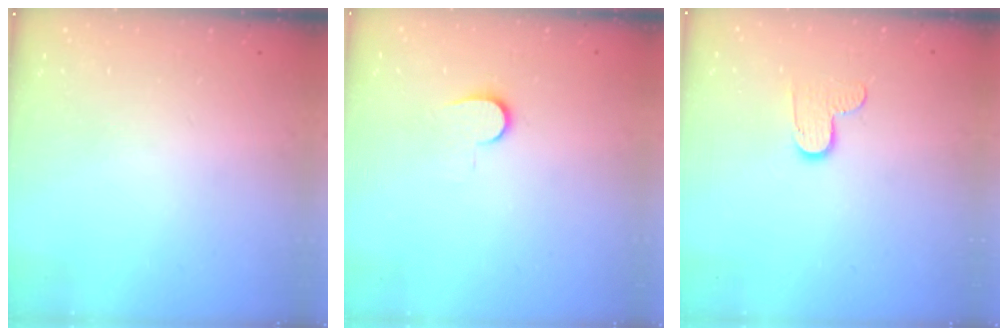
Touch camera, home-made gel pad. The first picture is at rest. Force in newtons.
{"total": 5.4, "press": 5.4, "slide": 0.6}
{"total": 7.0, "press": 7.0, "slide": 0.1}